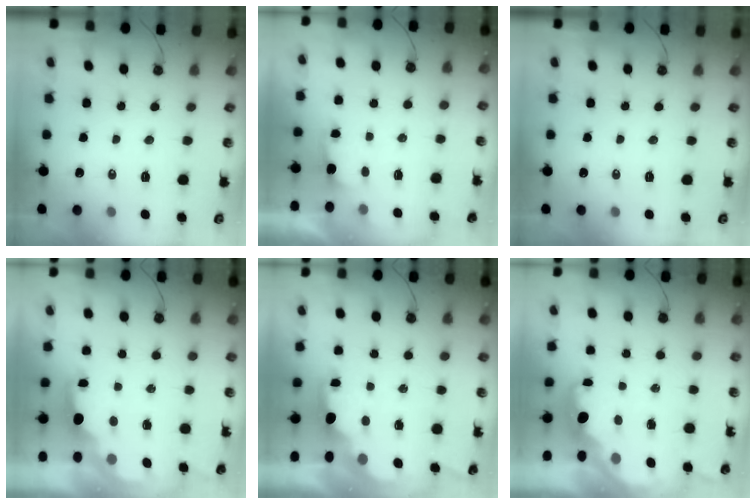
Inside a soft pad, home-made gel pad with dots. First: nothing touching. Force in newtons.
{"total": 1.2, "press": 0.9, "slide": 0.8}
{"total": 0.0}
{"total": 1.9, "press": 1.8, "slide": 0.8}
{"total": 2.2, "press": 2.1, "slide": 0.8}
{"total": 2.4, "press": 2.3, "slide": 0.7}